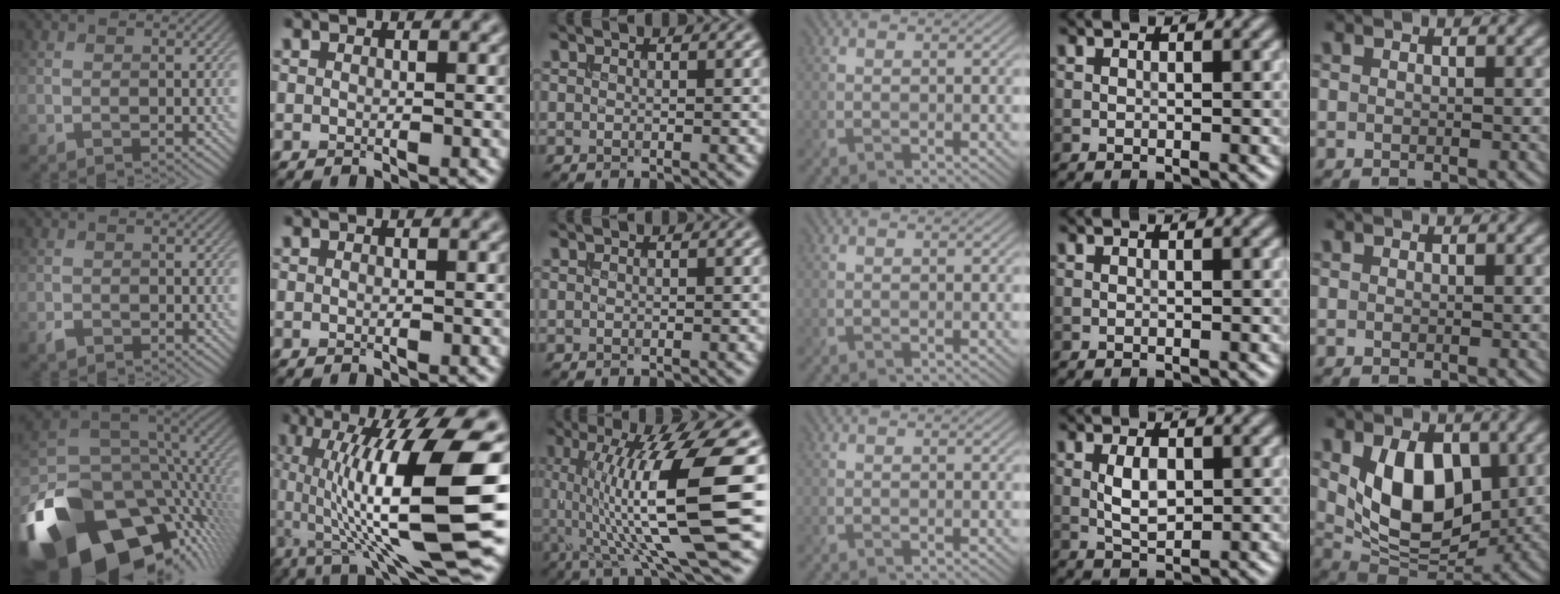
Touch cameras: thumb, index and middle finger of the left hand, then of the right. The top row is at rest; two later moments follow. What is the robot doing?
{"motion": "insert", "object": "drawer"}